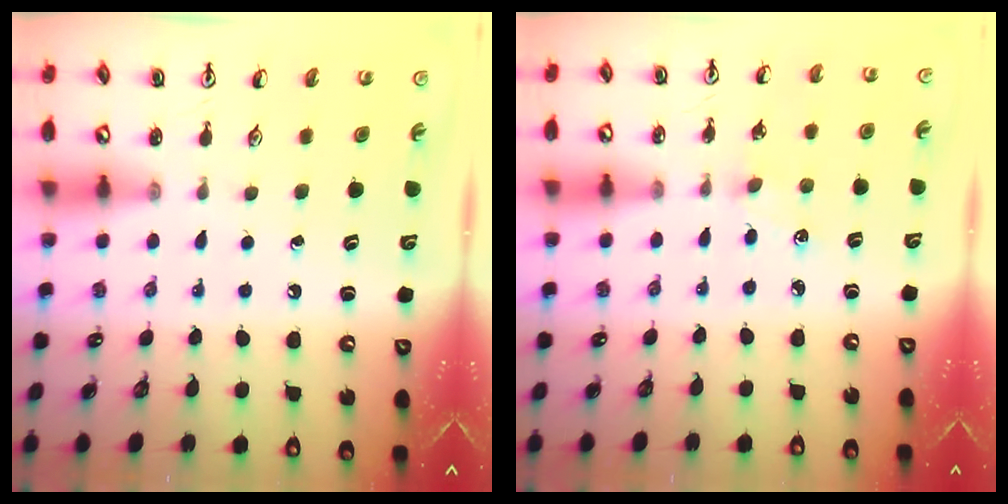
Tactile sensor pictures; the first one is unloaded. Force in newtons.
{"total": 3.3, "press": 3.3, "slide": 0.5}